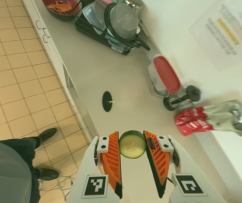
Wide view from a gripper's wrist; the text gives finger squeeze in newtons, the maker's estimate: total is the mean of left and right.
{"total": 8.5, "left": 8.6, "right": 8.4}